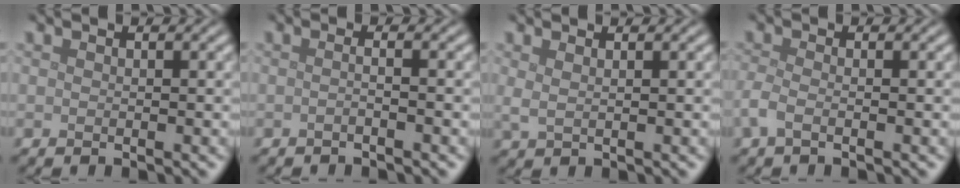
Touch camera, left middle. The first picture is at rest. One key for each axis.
{"total": 1.1, "fx": -0.4, "fy": 0.4, "fz": 1.0, "tx": -0.012, "ty": -0.004, "tz": -0.013}
{"total": 1.2, "fx": 0.7, "fy": 0.5, "fz": 0.9, "tx": -0.017, "ty": -0.002, "tz": 0.014}
{"total": 1.9, "fx": -0.9, "fy": 0.7, "fz": 1.5, "tx": -0.041, "ty": -0.003, "tz": -0.027}